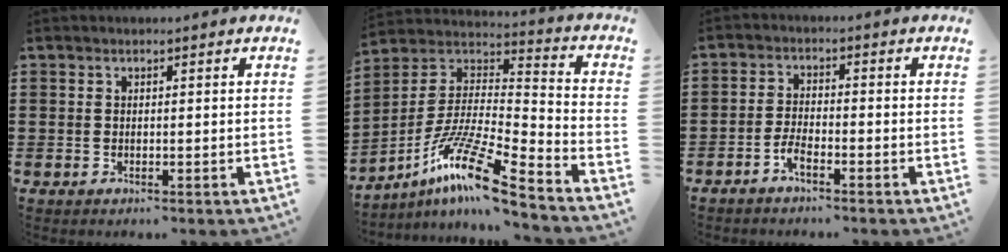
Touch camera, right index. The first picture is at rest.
{"total": 13.5, "force": [-9.4, 1.0, 9.7], "torque": [-0.193, 0.001, -0.183]}
{"total": 2.6, "force": [-2.0, 0.6, 1.6], "torque": [-0.045, 0.001, -0.044]}